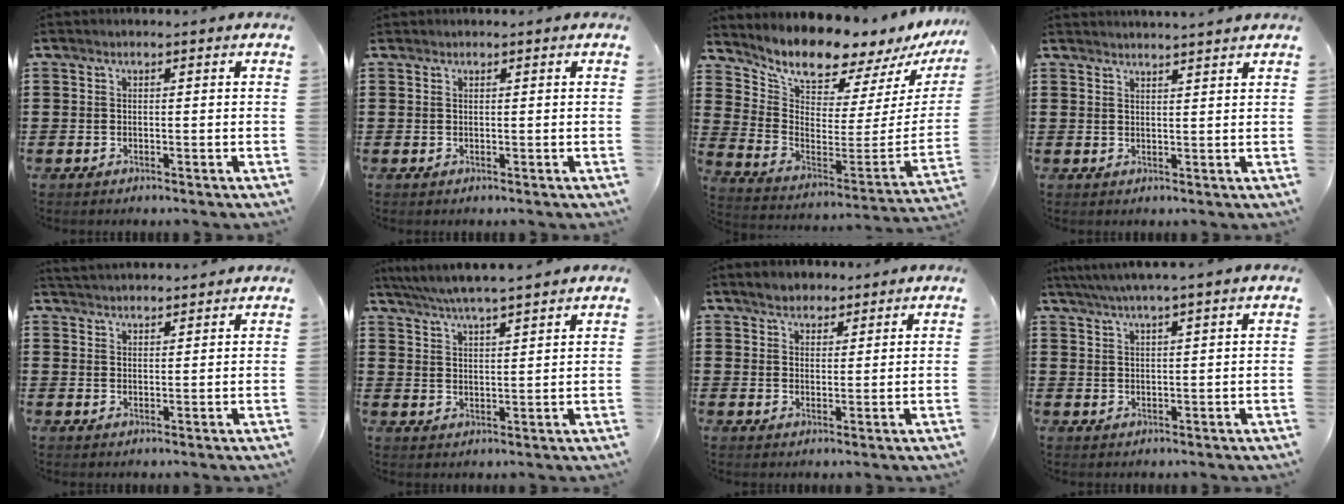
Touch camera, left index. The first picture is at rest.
{"total": 0.5, "force": [0.5, 0.1, 0.0], "torque": [-0.003, 0.000, 0.011]}
{"total": 8.4, "force": [8.1, 1.1, 2.0], "torque": [-0.074, -0.084, 0.134]}
{"total": 2.2, "force": [2.1, -0.6, -0.1], "torque": [-0.004, -0.007, 0.040]}
{"total": 2.7, "force": [2.7, -0.1, -0.1], "torque": [-0.006, -0.005, 0.051]}
{"total": 4.7, "force": [4.4, -0.4, 1.5], "torque": [-0.045, -0.021, 0.076]}
{"total": 3.1, "force": [2.7, 1.5, 0.2], "torque": [-0.013, 0.007, 0.052]}
{"total": 3.4, "force": [2.9, -0.6, 1.6], "torque": [-0.039, -0.005, 0.051]}